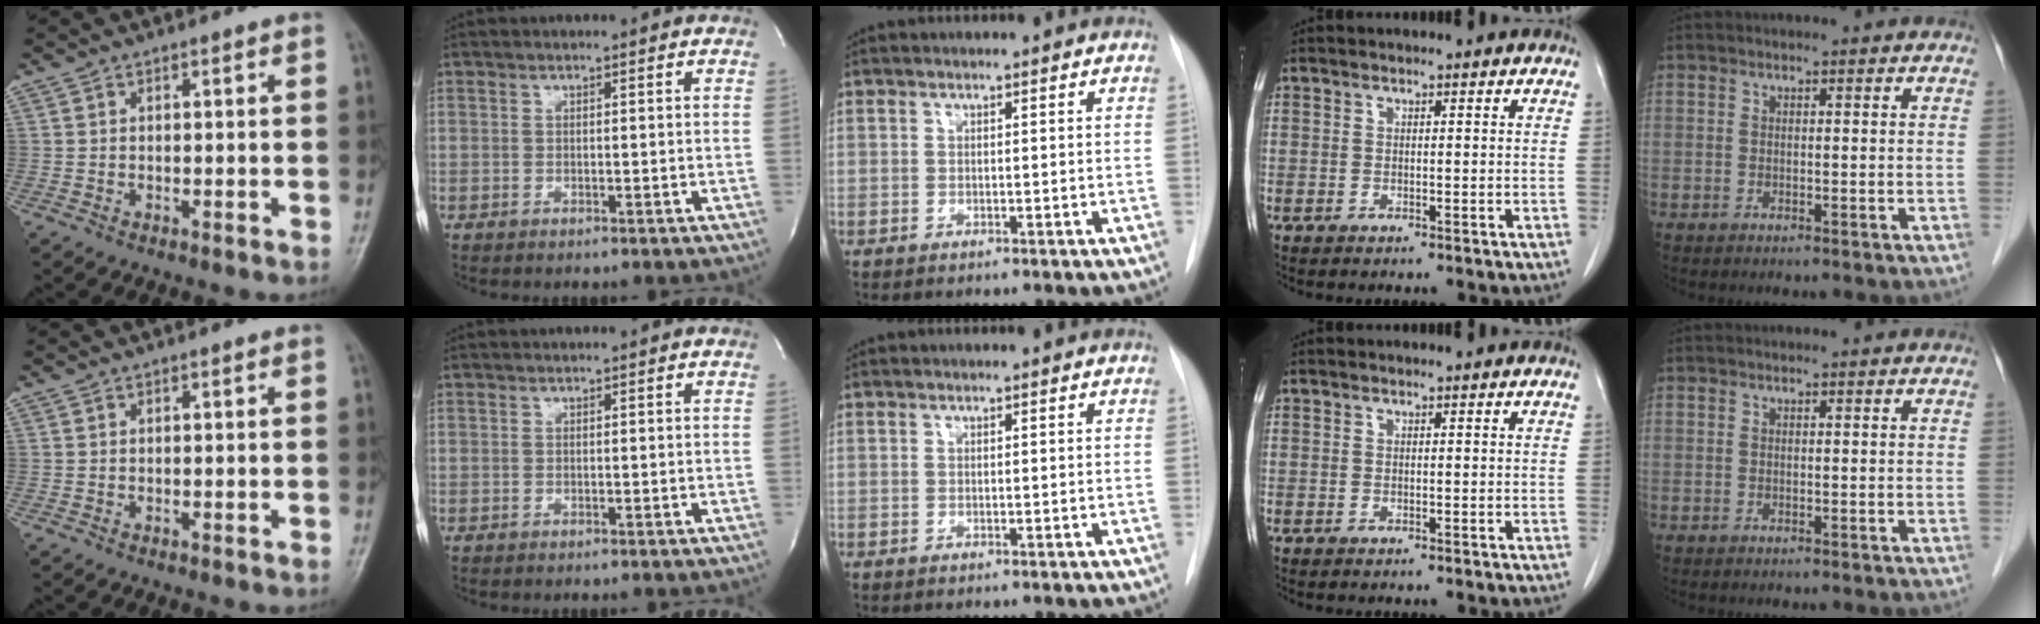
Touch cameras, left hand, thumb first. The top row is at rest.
{}